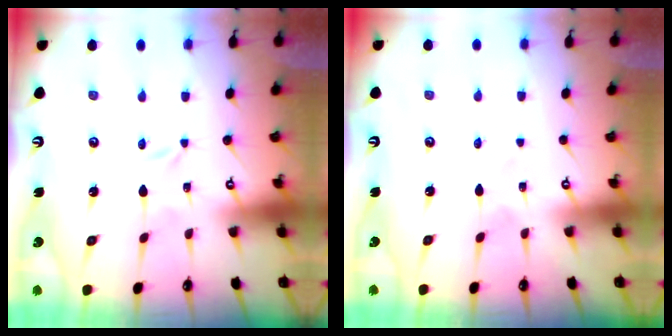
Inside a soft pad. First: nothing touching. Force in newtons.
{"total": 0.5, "press": 0.5, "slide": 0.1}